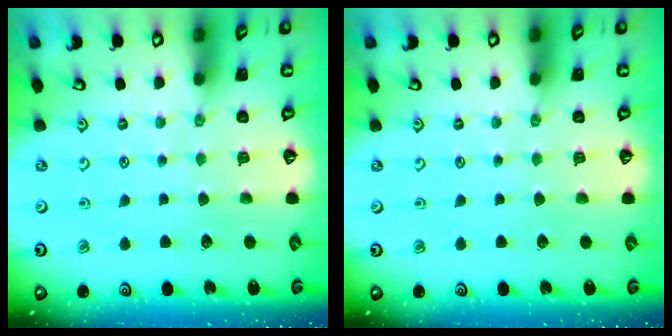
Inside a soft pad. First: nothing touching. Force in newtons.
{"total": 0.0}